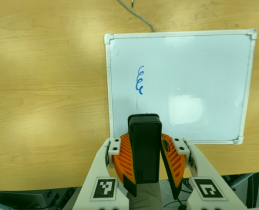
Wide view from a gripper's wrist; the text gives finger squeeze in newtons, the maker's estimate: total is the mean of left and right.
{"total": 10.3, "left": 9.8, "right": 10.8}